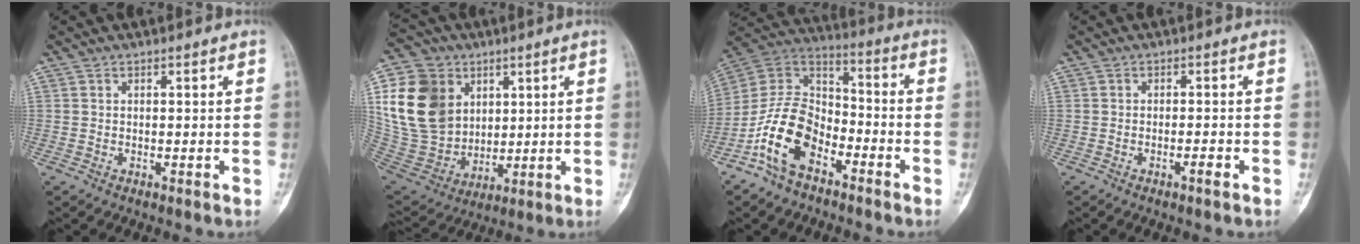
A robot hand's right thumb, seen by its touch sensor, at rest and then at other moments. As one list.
[{"total": 19.8, "force": [5.7, 15.8, 10.6], "torque": [-0.190, -0.006, 0.123]}, {"total": 14.6, "force": [-7.7, 8.7, 8.9], "torque": [-0.160, 0.069, -0.155]}, {"total": 1.7, "force": [-1.0, 0.2, 1.4], "torque": [-0.027, 0.004, -0.017]}]